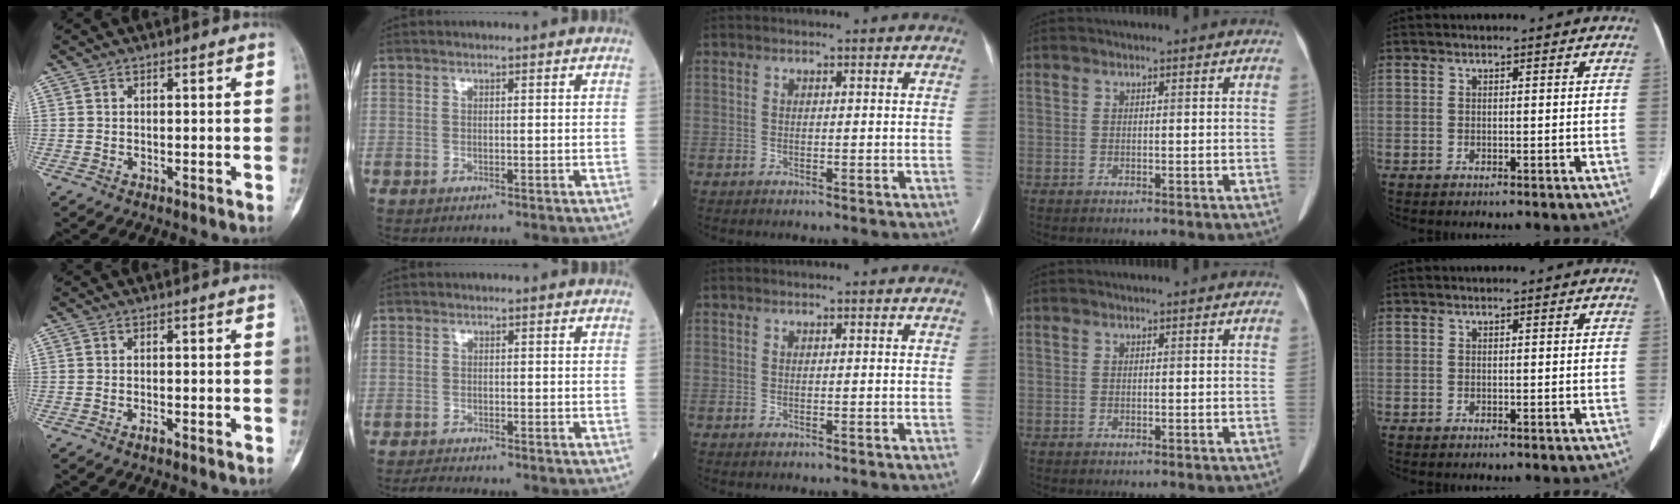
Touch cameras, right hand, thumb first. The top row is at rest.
{"thumb": {"total": 0.9, "force": [-0.7, 0.1, 0.6], "torque": [-0.009, 0.000, -0.014]}, "index": {"total": 1.2, "force": [-1.2, 0.0, 0.0], "torque": [-0.008, -0.008, -0.023]}}